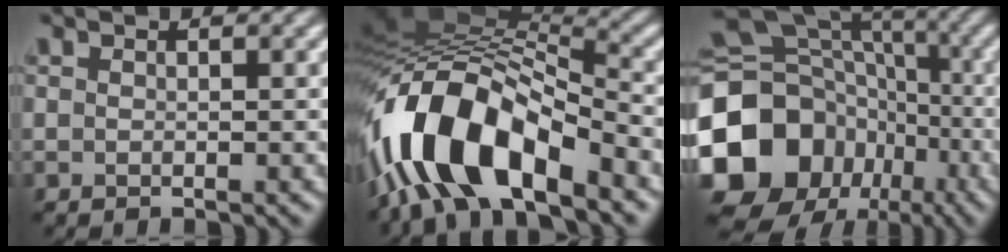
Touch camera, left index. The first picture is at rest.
{"total": 12.9, "force": [-6.1, 5.7, 9.8], "torque": [-0.187, 0.012, -0.103]}
{"total": 19.9, "force": [-7.0, 17.1, 7.4], "torque": [-0.175, -0.015, -0.143]}